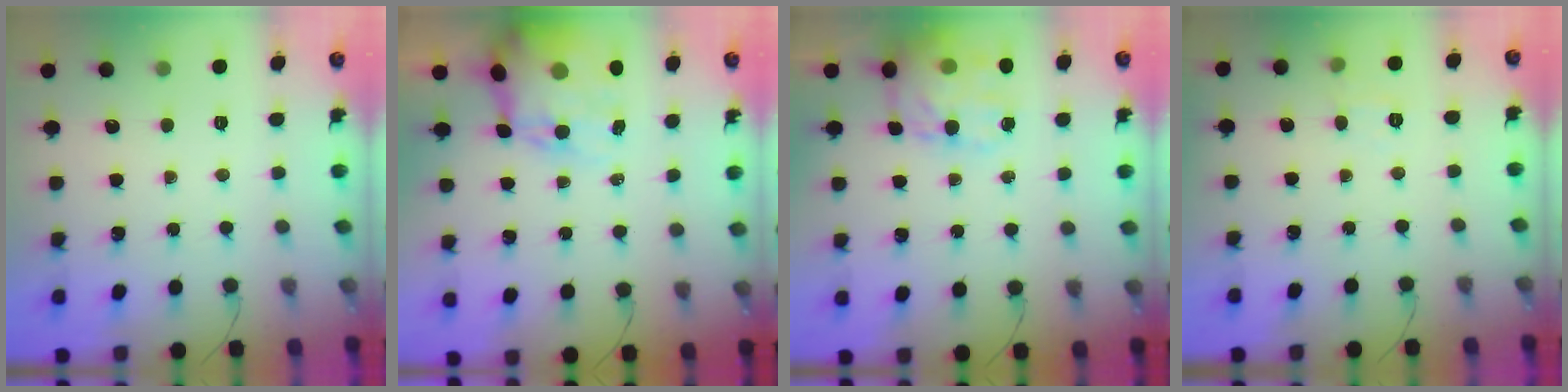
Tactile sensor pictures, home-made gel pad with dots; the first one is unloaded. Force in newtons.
{"total": 11.6, "press": 11.2, "slide": 3.0}
{"total": 13.2, "press": 12.7, "slide": 3.4}
{"total": 5.7, "press": 5.5, "slide": 1.4}